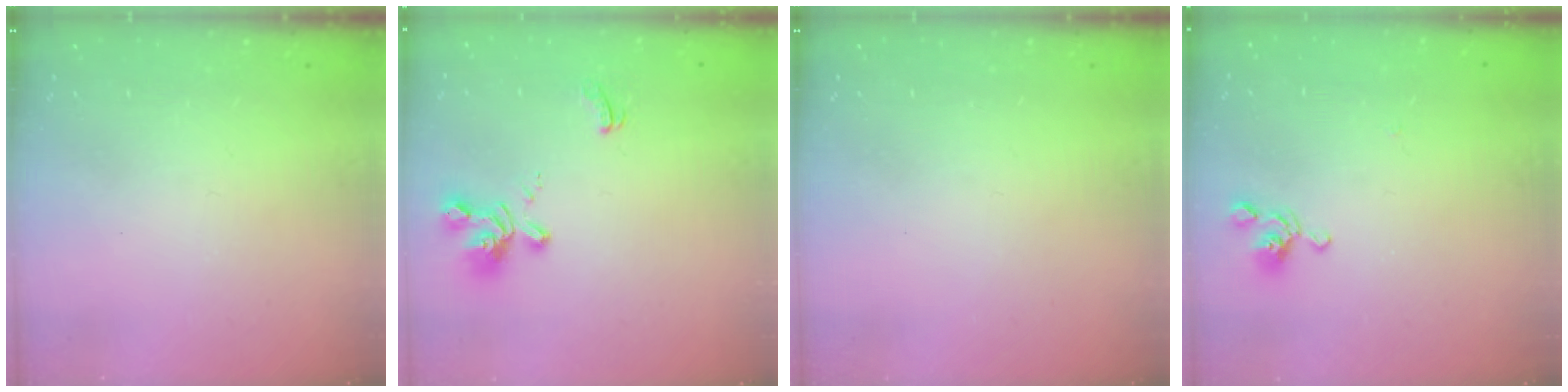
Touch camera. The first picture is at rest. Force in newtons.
{"total": 5.1, "press": 5.0, "slide": 0.9}
{"total": 0.0}
{"total": 5.5, "press": 5.5, "slide": 0.5}